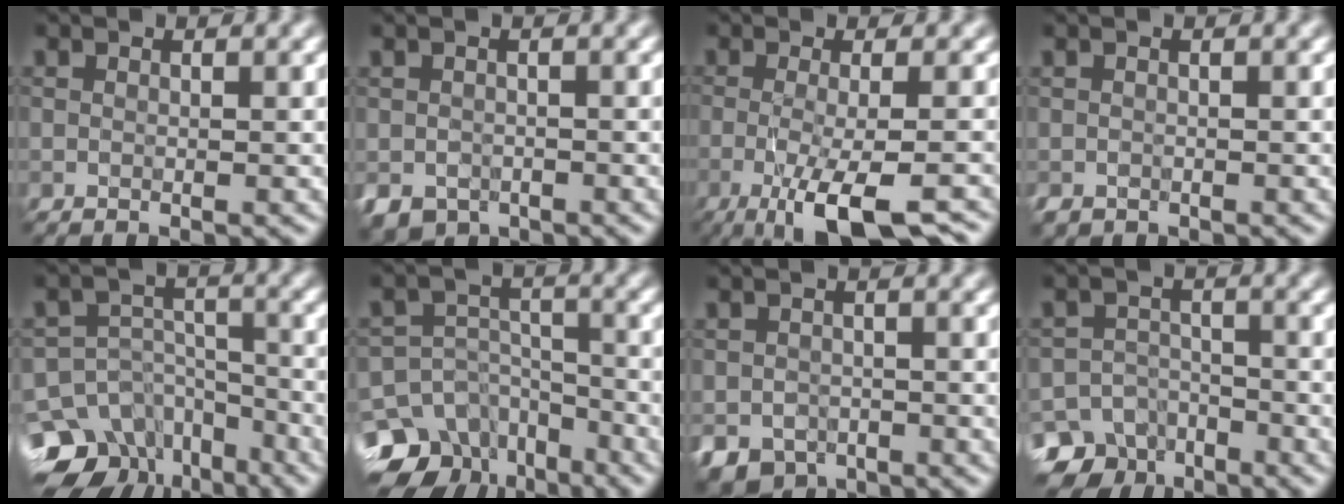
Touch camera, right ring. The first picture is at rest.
{"total": 2.7, "force": [-1.4, 2.0, 1.2], "torque": [-0.023, -0.011, -0.027]}
{"total": 8.8, "force": [-3.7, 2.7, 7.5], "torque": [-0.110, -0.011, -0.059]}
{"total": 0.9, "force": [-0.6, 0.7, 0.2], "torque": [-0.006, -0.003, -0.013]}
{"total": 14.7, "force": [-10.4, 9.5, 4.2], "torque": [-0.096, -0.022, -0.144]}
{"total": 13.2, "force": [-9.0, 8.8, 4.0], "torque": [-0.092, -0.018, -0.130]}
{"total": 3.9, "force": [-2.1, 2.8, 1.7], "torque": [-0.029, -0.015, -0.036]}
{"total": 7.9, "force": [-6.0, 4.9, 1.7], "torque": [-0.005, -0.007, -0.093]}